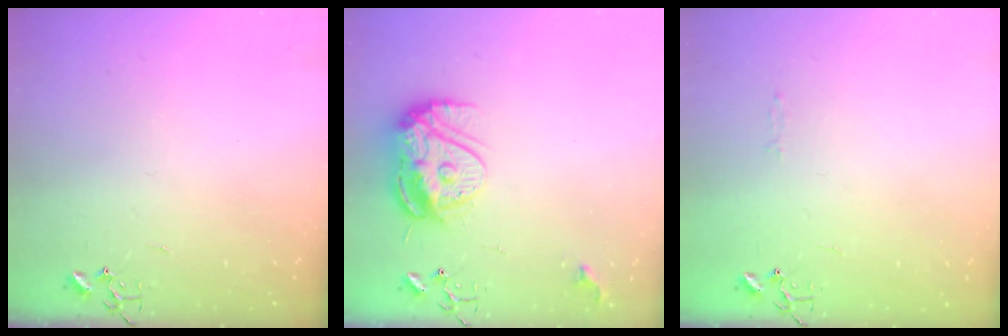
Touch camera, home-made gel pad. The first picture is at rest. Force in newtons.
{"total": 13.4, "press": 13.3, "slide": 1.2}
{"total": 2.6, "press": 2.6, "slide": 0.3}